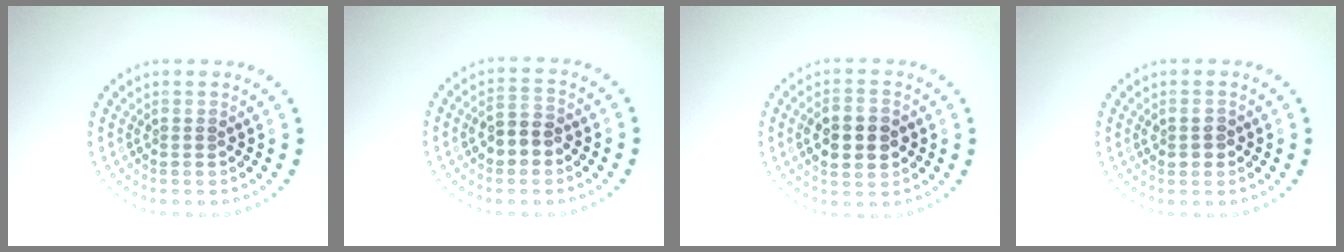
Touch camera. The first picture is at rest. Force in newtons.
{"total": 2.9, "press": 2.9, "slide": 0.7}
{"total": 4.2, "press": 4.2, "slide": 0.1}
{"total": 1.5, "press": 1.5, "slide": 0.0}